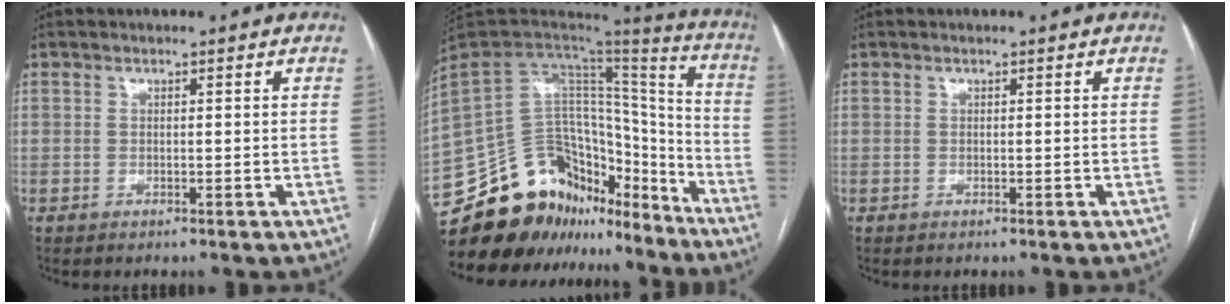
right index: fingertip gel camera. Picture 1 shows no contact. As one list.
[{"total": 24.8, "force": [-20.1, 11.9, 8.5], "torque": [-0.183, 0.057, -0.314]}, {"total": 0.0}]